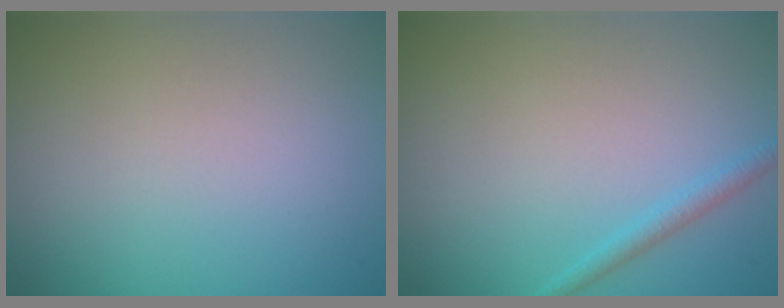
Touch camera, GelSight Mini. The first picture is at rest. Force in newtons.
{"total": 1.3, "press": 1.3, "slide": 0.1}